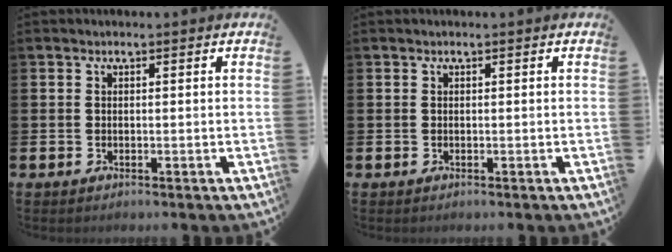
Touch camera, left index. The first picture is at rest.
{"total": 0.0}